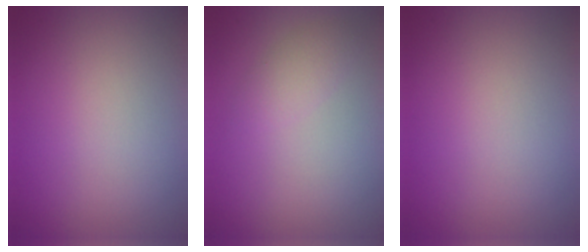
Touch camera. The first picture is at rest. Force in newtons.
{"total": 1.5, "press": 1.5, "slide": 0.1}
{"total": 0.0}